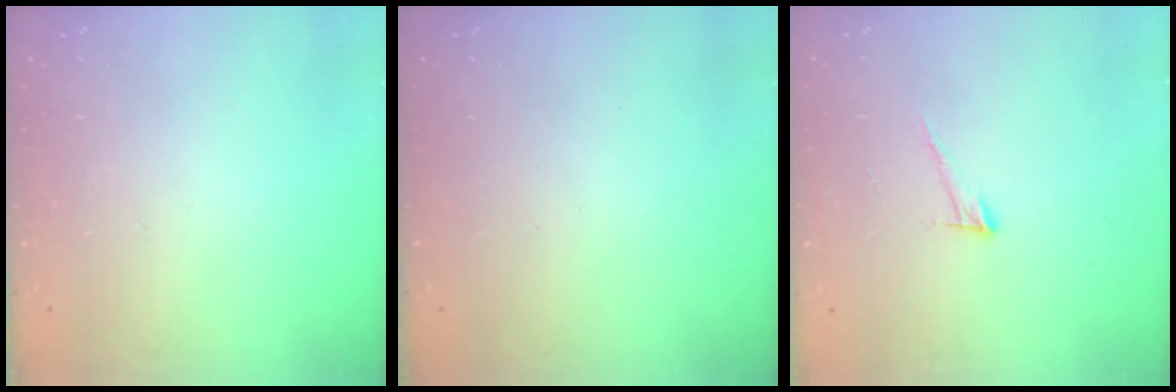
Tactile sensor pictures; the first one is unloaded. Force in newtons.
{"total": 0.0}
{"total": 5.9, "press": 5.9, "slide": 0.3}